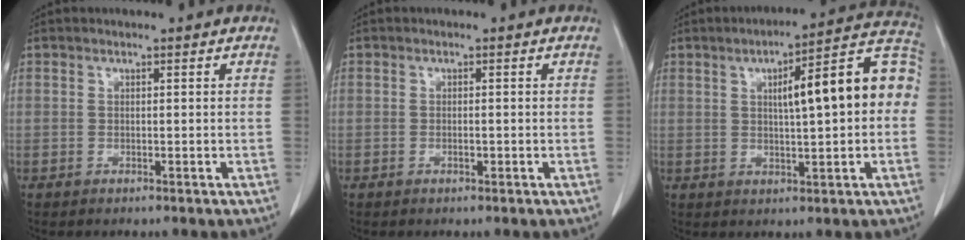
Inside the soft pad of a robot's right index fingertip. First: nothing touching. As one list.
[{"total": 0.6, "force": [-0.2, 0.2, 0.6], "torque": [-0.011, 0.001, 0.000]}, {"total": 13.8, "force": [1.6, 2.6, 13.5], "torque": [-0.181, 0.045, 0.021]}]